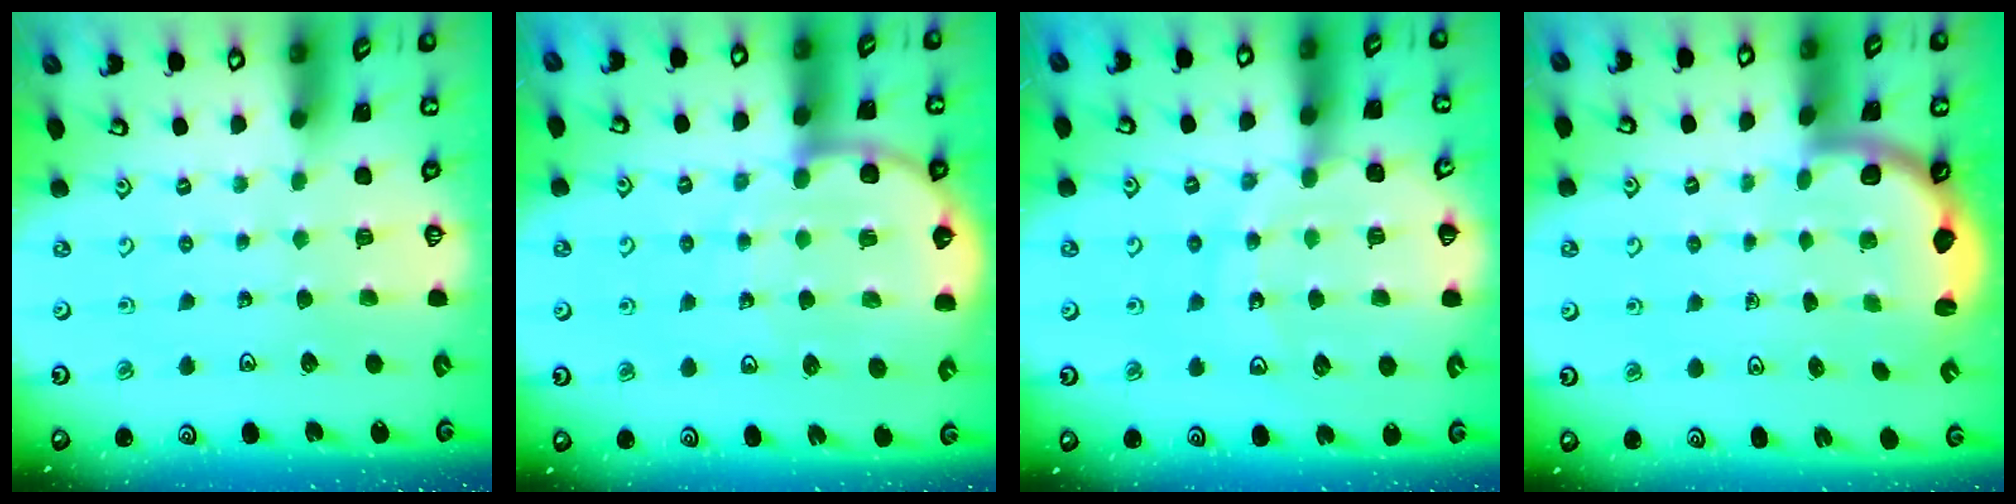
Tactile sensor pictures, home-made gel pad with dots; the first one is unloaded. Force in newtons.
{"total": 9.3, "press": 9.1, "slide": 2.1}
{"total": 12.3, "press": 12.0, "slide": 2.7}
{"total": 2.6, "press": 2.5, "slide": 0.6}